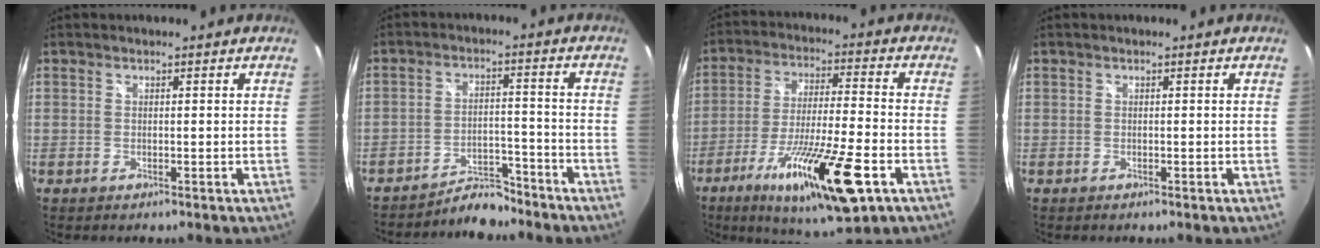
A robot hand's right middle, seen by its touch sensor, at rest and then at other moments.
{"total": 6.5, "force": [-6.2, 1.6, 1.0], "torque": [-0.026, 0.012, -0.099]}
{"total": 19.2, "force": [-9.4, 3.3, 16.4], "torque": [-0.302, -0.044, -0.157]}
{"total": 0.0}